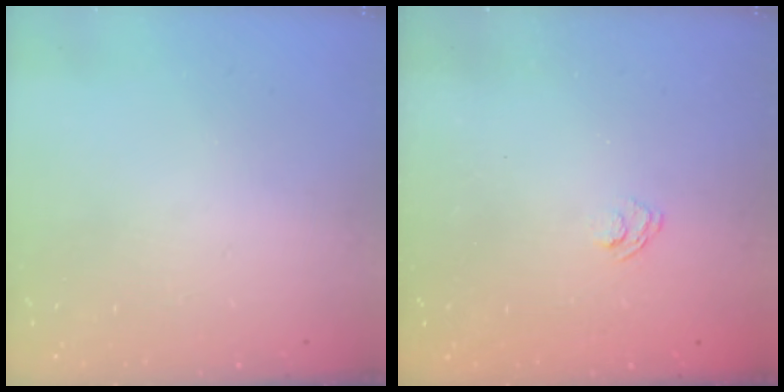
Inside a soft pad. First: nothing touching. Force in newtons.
{"total": 2.3, "press": 2.0, "slide": 1.2}